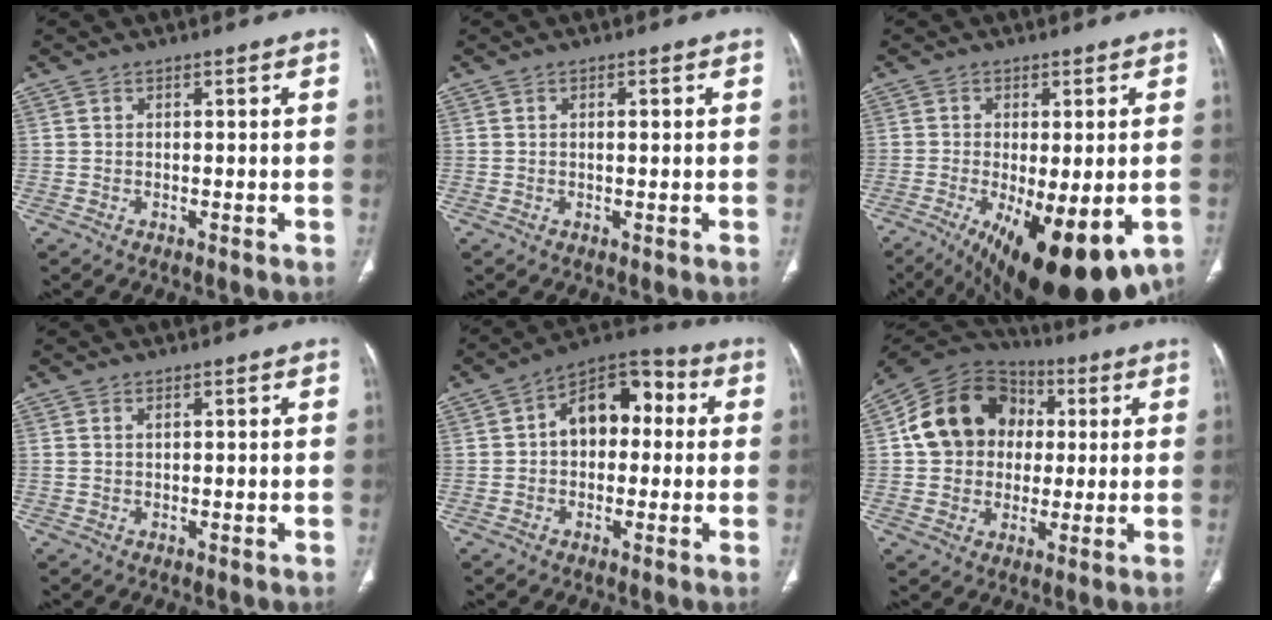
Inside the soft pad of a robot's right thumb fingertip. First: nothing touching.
{"total": 1.1, "force": [0.2, 0.4, 1.0], "torque": [-0.017, 0.002, 0.004]}
{"total": 18.9, "force": [-8.2, 7.3, 15.4], "torque": [-0.209, -0.022, -0.110]}
{"total": 0.7, "force": [0.4, 0.3, 0.5], "torque": [-0.014, 0.005, 0.010]}
{"total": 12.3, "force": [1.4, 8.2, 9.1], "torque": [-0.099, 0.038, 0.008]}
{"total": 16.0, "force": [2.1, 13.6, 8.2], "torque": [-0.119, 0.019, 0.030]}